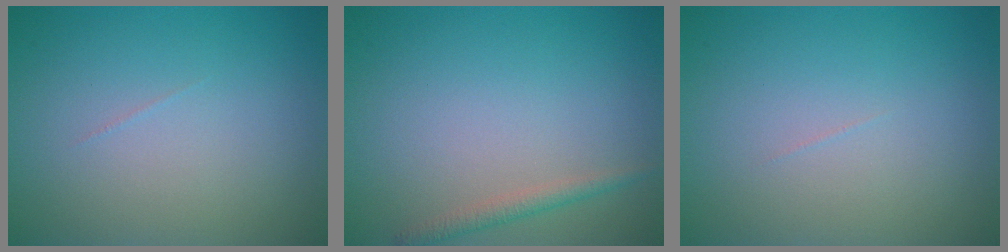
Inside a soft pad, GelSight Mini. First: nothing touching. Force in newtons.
{"total": 1.4, "press": 1.4, "slide": 0.0}
{"total": 0.0}